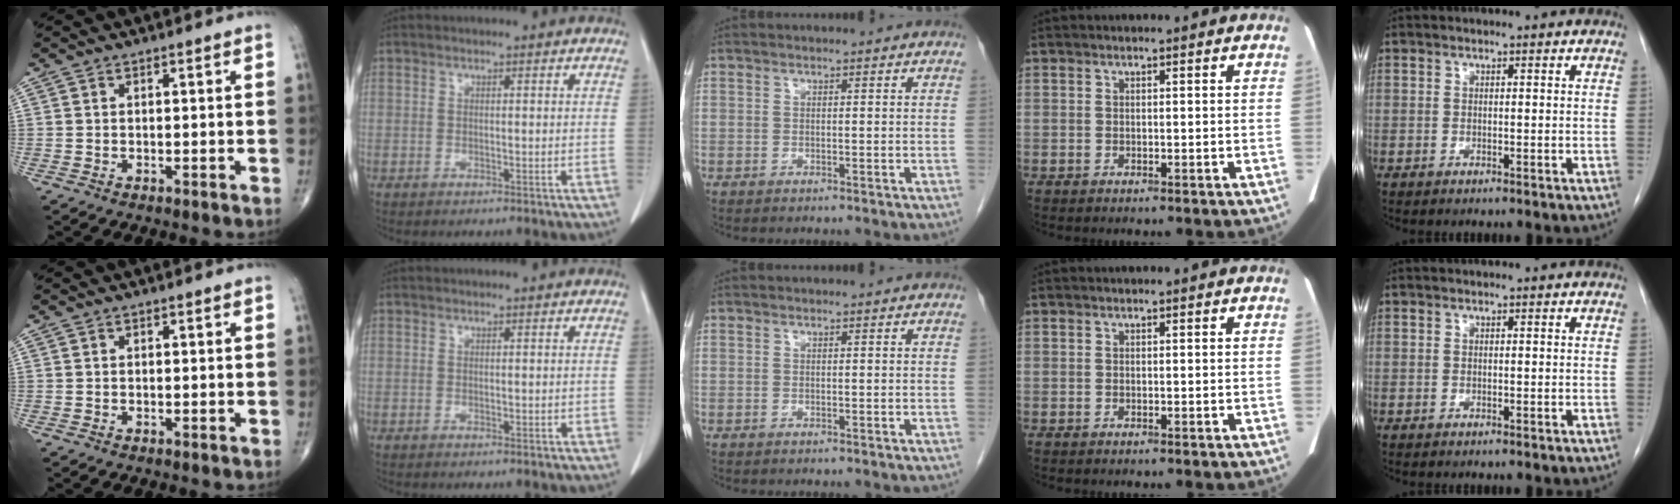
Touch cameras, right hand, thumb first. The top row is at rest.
{"index": {"total": 0.6, "force": [0.0, 0.5, 0.3], "torque": [0.001, 0.002, 0.000]}}